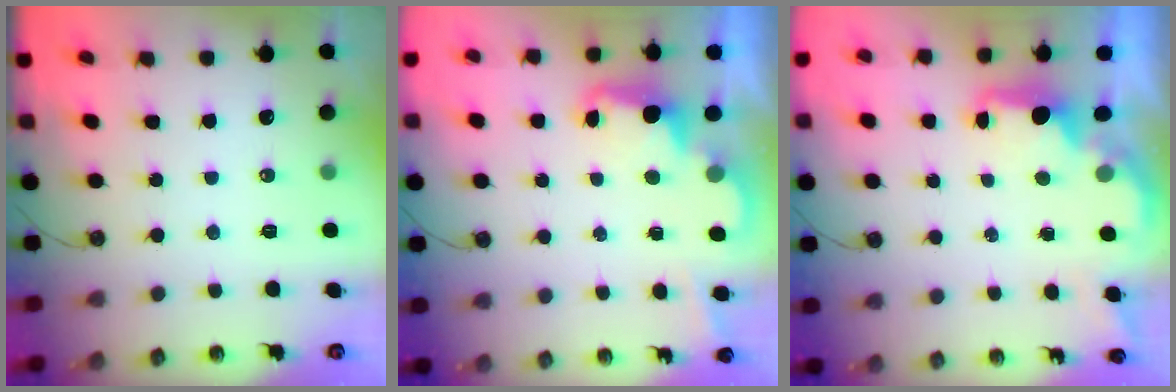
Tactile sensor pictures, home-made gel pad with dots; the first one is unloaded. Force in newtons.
{"total": 2.4, "press": 2.3, "slide": 0.6}
{"total": 1.9, "press": 1.8, "slide": 0.7}